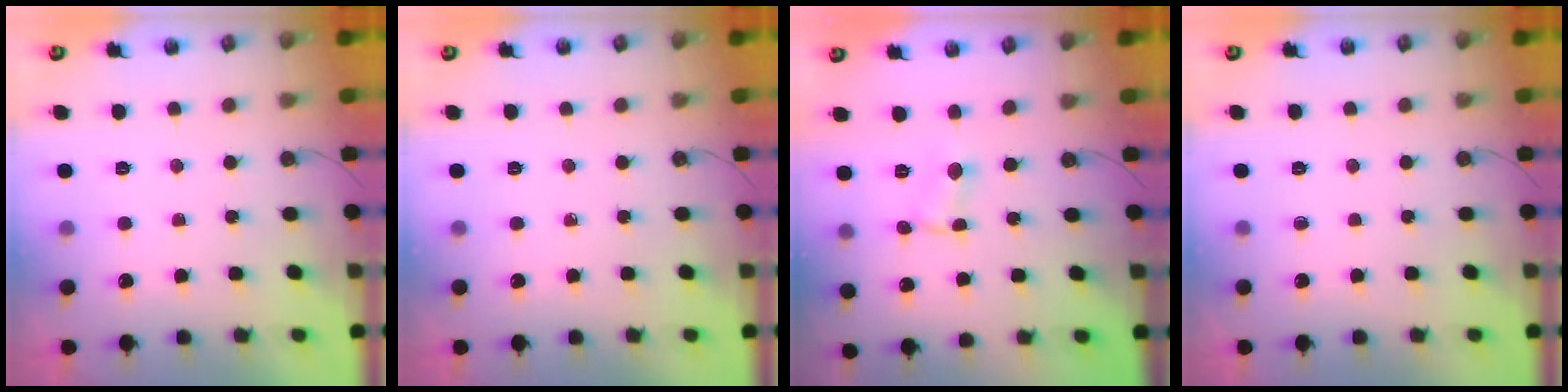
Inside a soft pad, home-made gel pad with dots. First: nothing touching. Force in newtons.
{"total": 0.0}
{"total": 1.3, "press": 1.3, "slide": 0.2}
{"total": 0.0}